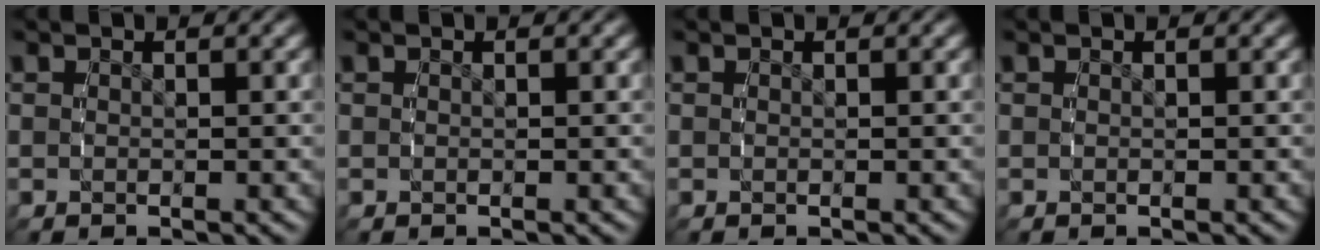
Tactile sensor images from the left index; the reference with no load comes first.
{"total": 0.0}
{"total": 0.0}
{"total": 0.0}